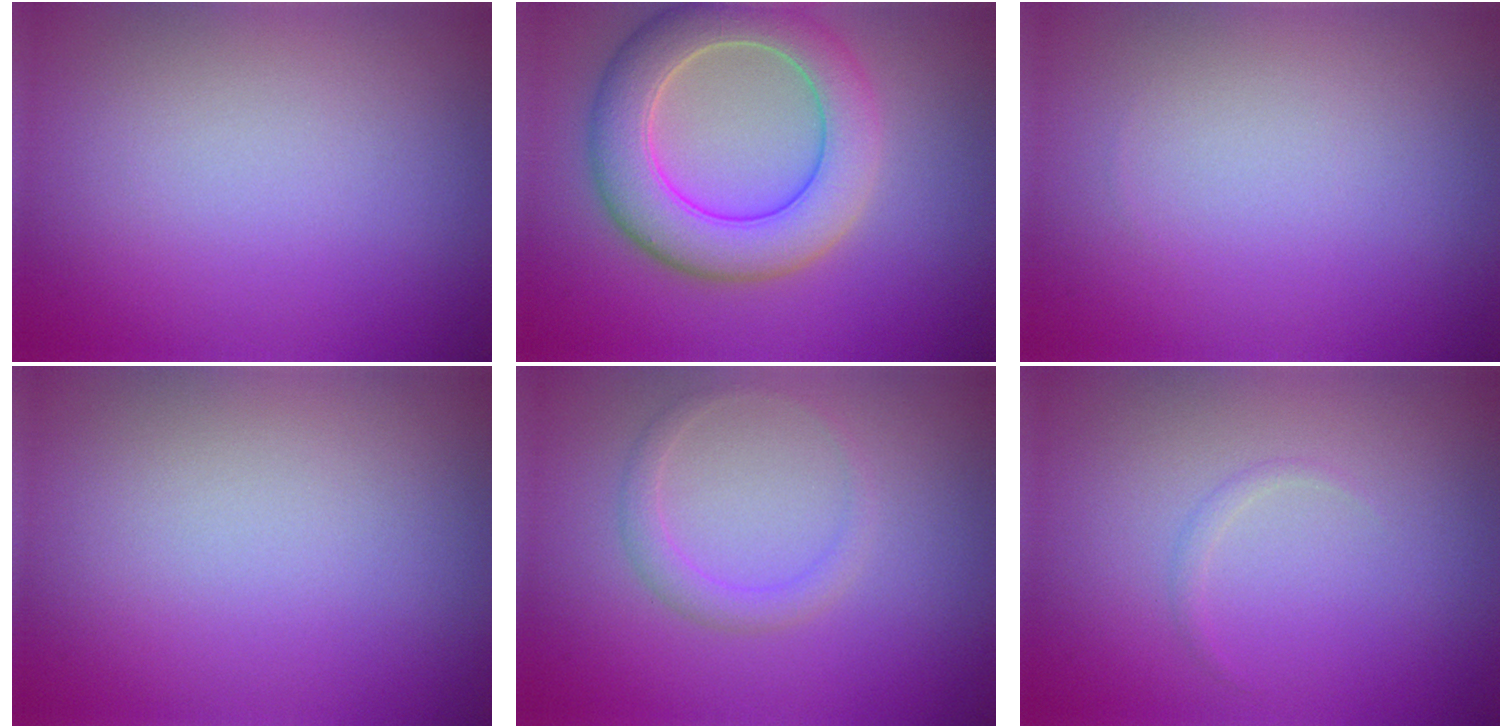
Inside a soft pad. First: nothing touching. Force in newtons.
{"total": 7.2, "press": 7.1, "slide": 0.6}
{"total": 0.0}
{"total": 0.0}
{"total": 1.6, "press": 1.6, "slide": 0.1}
{"total": 0.5, "press": 0.5, "slide": 0.0}